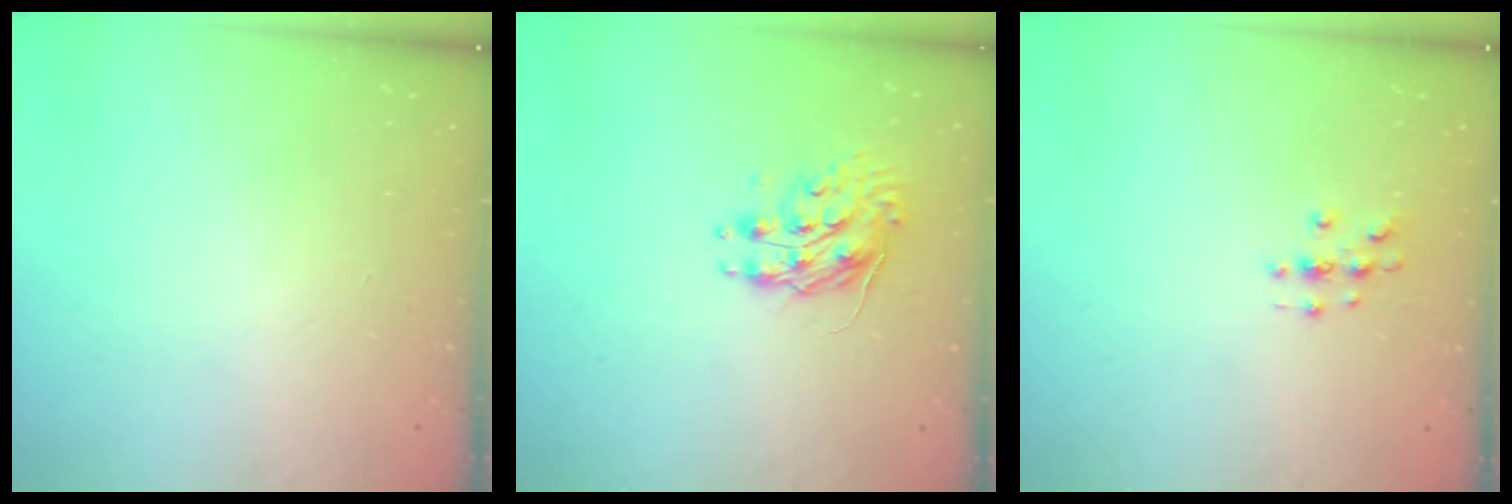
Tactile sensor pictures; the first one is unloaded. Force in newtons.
{"total": 8.9, "press": 8.9, "slide": 0.3}
{"total": 3.0, "press": 3.0, "slide": 0.3}